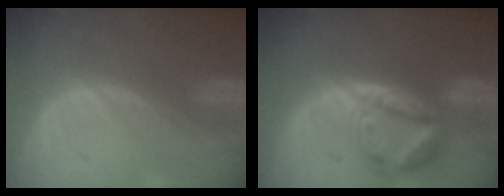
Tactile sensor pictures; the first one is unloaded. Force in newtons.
{"total": 8.0, "press": 7.0, "slide": 3.8}